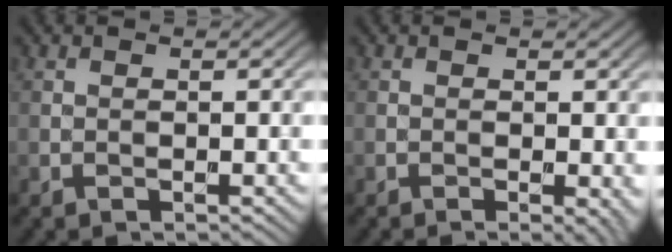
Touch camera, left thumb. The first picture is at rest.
{"total": 1.8, "force": [-0.4, 0.3, 1.7], "torque": [-0.023, -0.005, -0.007]}